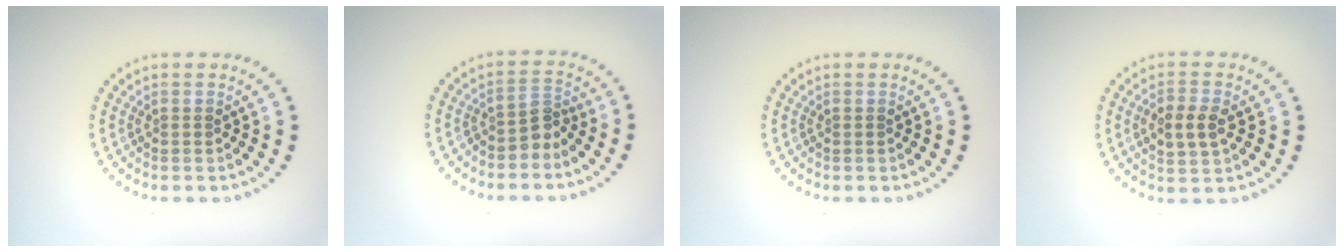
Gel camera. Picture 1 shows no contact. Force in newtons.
{"total": 2.0, "press": 1.5, "slide": 1.3}
{"total": 0.0}
{"total": 3.0, "press": 3.0, "slide": 0.4}